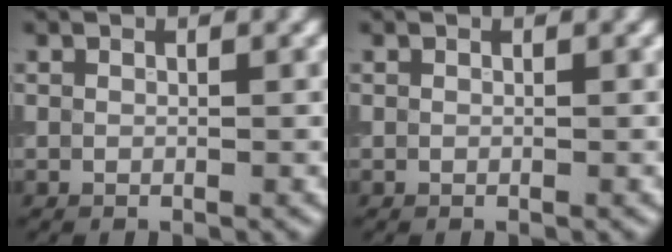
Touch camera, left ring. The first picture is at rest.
{"total": 0.0}